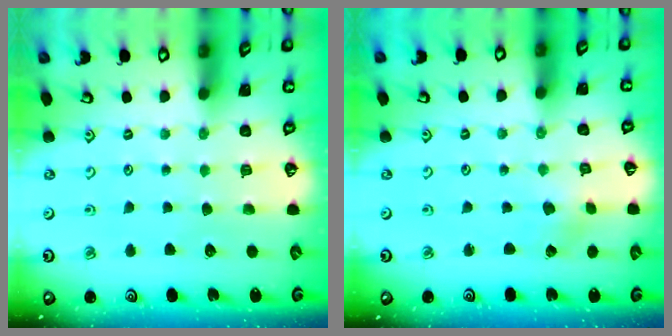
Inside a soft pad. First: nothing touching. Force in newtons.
{"total": 0.6, "press": 0.6, "slide": 0.2}